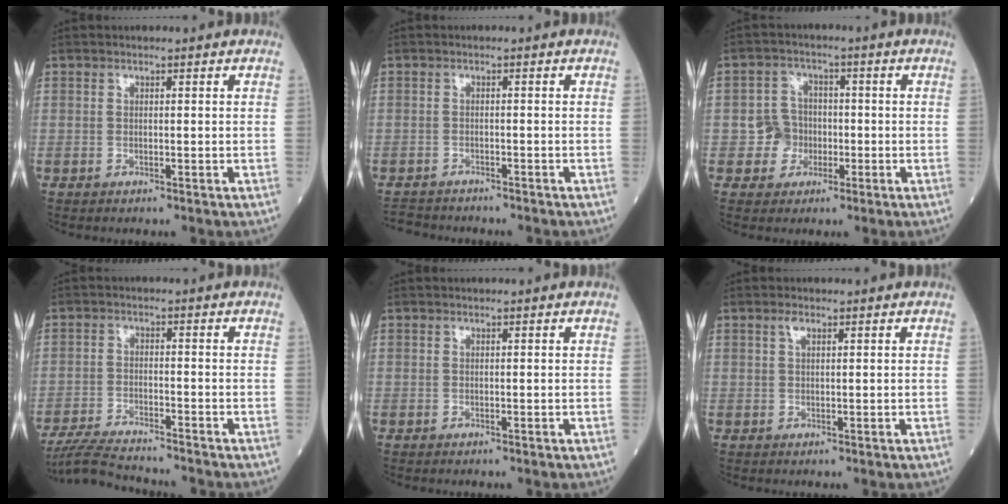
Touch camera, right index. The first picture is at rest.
{"total": 4.8, "force": [-4.6, 0.9, 0.8], "torque": [-0.012, -0.013, -0.073]}
{"total": 4.5, "force": [-1.2, 4.3, 0.6], "torque": [-0.006, 0.014, -0.021]}
{"total": 9.1, "force": [-8.4, 0.2, 3.3], "torque": [-0.058, -0.019, -0.143]}
{"total": 0.0}
{"total": 1.2, "force": [0.7, 0.4, 0.9], "torque": [-0.019, 0.006, 0.013]}